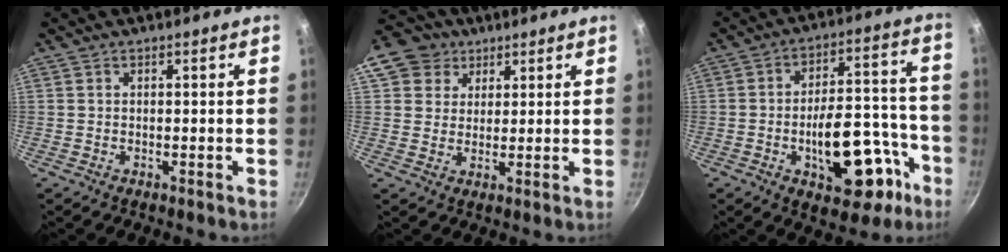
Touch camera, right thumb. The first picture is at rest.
{"total": 8.4, "force": [4.2, 6.9, 2.3], "torque": [-0.013, 0.003, 0.064]}
{"total": 19.5, "force": [-7.9, 9.7, 14.9], "torque": [-0.156, 0.063, -0.103]}